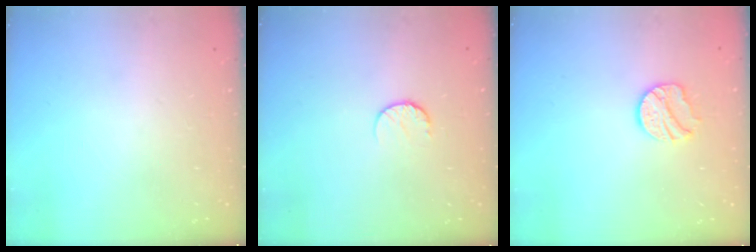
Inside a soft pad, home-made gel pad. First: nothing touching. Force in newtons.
{"total": 6.5, "press": 6.5, "slide": 0.6}
{"total": 10.4, "press": 10.3, "slide": 0.6}